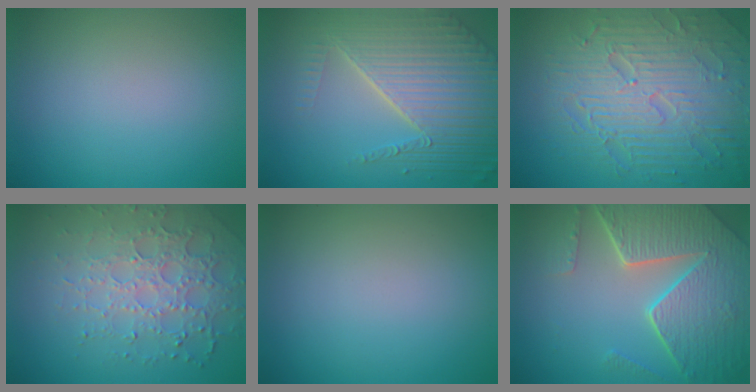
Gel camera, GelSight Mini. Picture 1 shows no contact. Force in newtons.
{"total": 8.7, "press": 5.8, "slide": 6.5}
{"total": 9.0, "press": 6.4, "slide": 6.4}
{"total": 4.9, "press": 4.3, "slide": 2.5}
{"total": 0.0}
{"total": 8.1, "press": 5.9, "slide": 5.5}